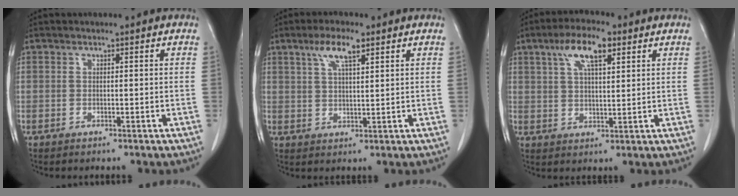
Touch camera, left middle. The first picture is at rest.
{"total": 5.6, "force": [3.3, 1.1, 4.4], "torque": [-0.088, 0.008, 0.060]}
{"total": 7.9, "force": [4.1, 2.2, 6.4], "torque": [-0.123, 0.015, 0.074]}